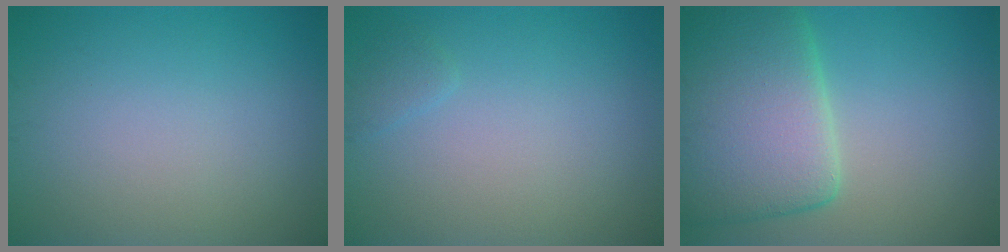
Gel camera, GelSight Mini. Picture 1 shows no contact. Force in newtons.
{"total": 0.8, "press": 0.8, "slide": 0.1}
{"total": 9.6, "press": 9.5, "slide": 1.1}